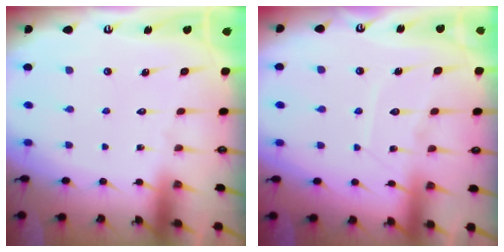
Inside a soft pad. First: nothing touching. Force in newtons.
{"total": 8.0, "press": 8.0, "slide": 0.7}